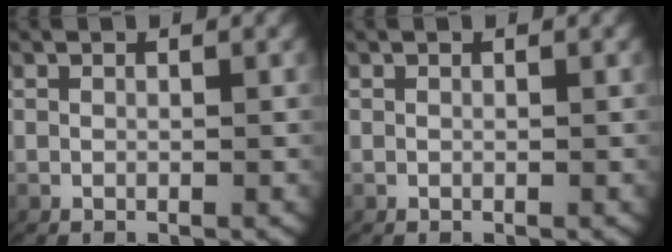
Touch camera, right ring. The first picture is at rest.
{"total": 0.0}